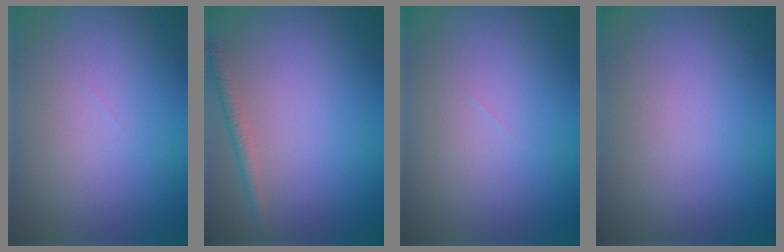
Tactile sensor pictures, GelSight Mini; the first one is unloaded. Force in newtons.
{"total": 1.4, "press": 1.4, "slide": 0.0}
{"total": 0.0}
{"total": 0.0}